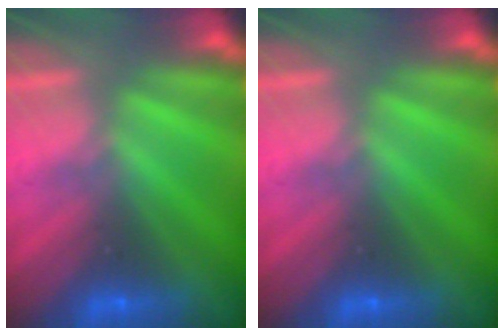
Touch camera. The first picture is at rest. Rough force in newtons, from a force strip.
{"total": 0.0}